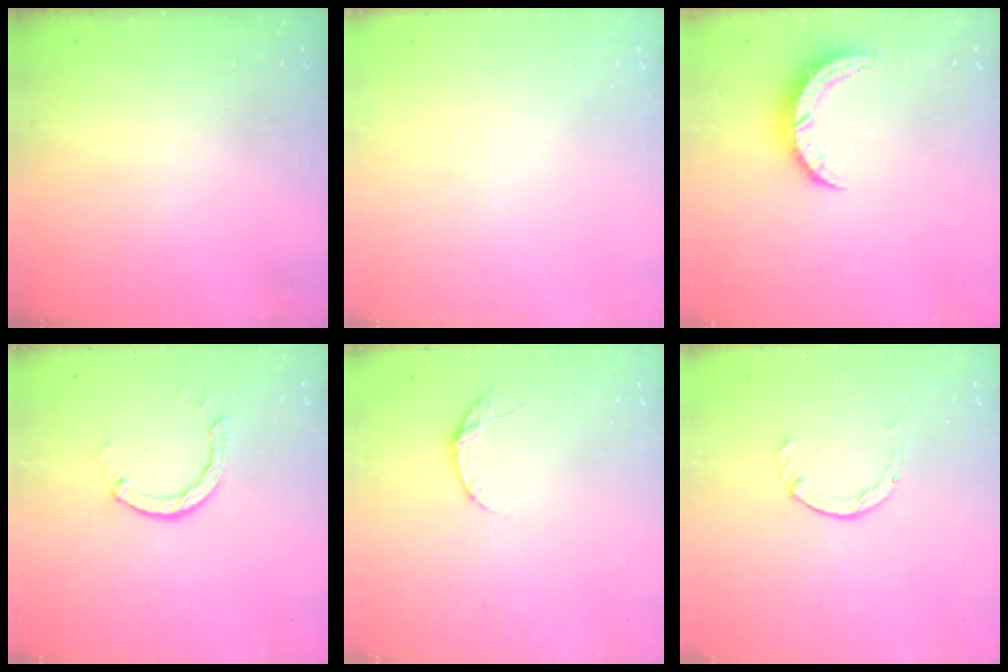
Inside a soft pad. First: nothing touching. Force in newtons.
{"total": 0.0}
{"total": 6.0, "press": 6.0, "slide": 0.4}
{"total": 2.7, "press": 2.7, "slide": 0.3}
{"total": 5.1, "press": 5.0, "slide": 0.7}
{"total": 1.4, "press": 1.4, "slide": 0.2}